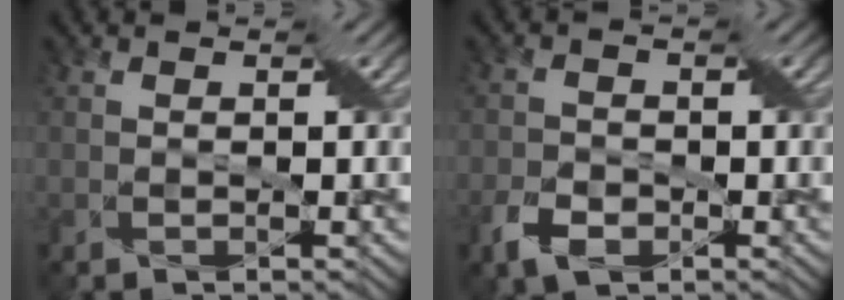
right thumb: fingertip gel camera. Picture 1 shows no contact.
{"total": 3.8, "force": [-2.0, 2.4, 2.2], "torque": [-0.050, -0.004, -0.045]}